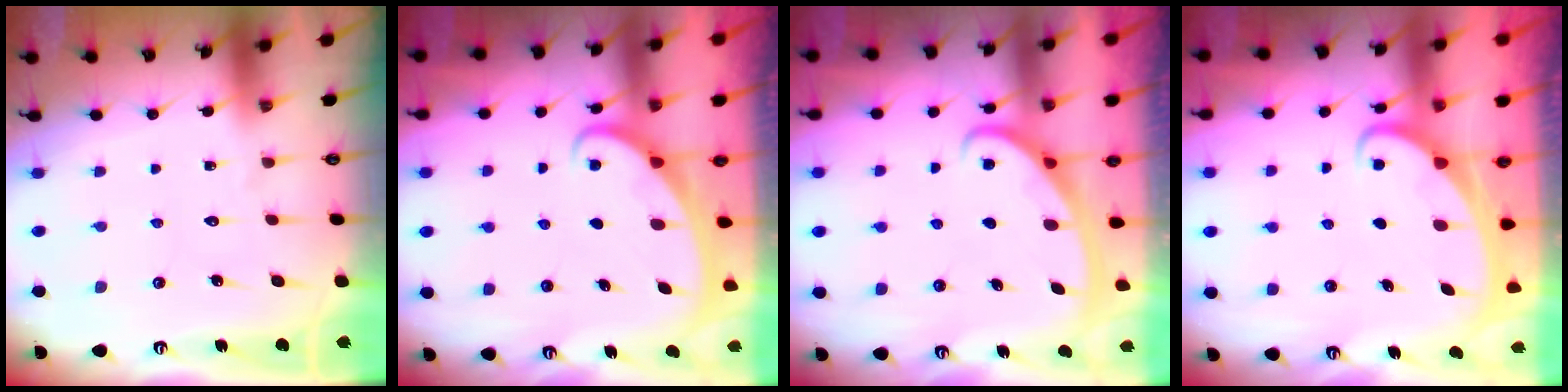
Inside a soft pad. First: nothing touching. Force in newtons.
{"total": 2.2, "press": 2.1, "slide": 0.3}
{"total": 2.9, "press": 2.9, "slide": 0.4}
{"total": 2.3, "press": 2.3, "slide": 0.3}